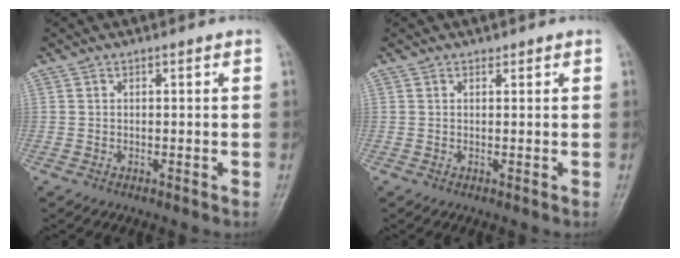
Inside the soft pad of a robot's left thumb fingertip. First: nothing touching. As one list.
[{"total": 0.7, "force": [0.5, 0.4, 0.1], "torque": [0.002, -0.004, 0.006]}]